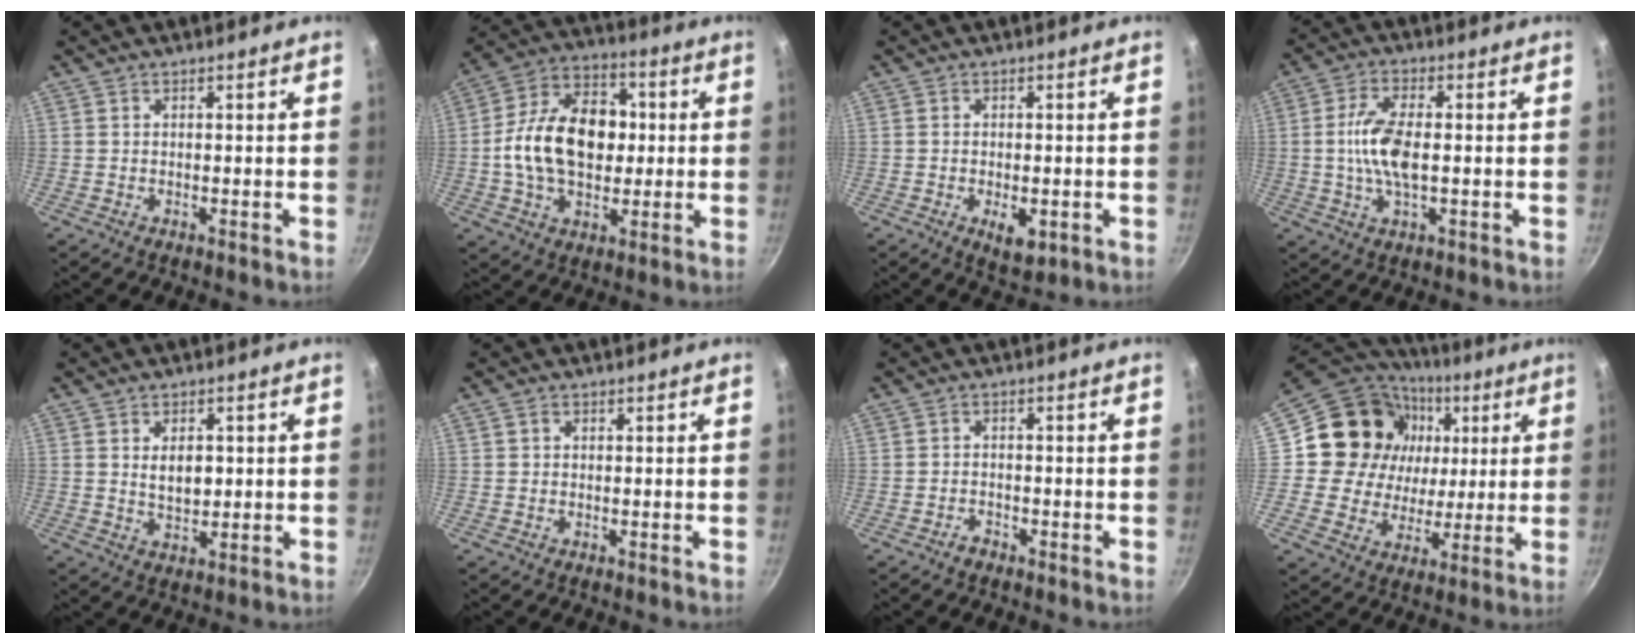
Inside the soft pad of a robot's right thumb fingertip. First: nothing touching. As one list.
[{"total": 18.5, "force": [0.4, 12.6, 13.5], "torque": [-0.191, 0.028, -0.007]}, {"total": 5.0, "force": [-1.5, 2.6, 4.0], "torque": [-0.051, -0.002, -0.015]}, {"total": 8.9, "force": [-0.1, 3.9, 8.1], "torque": [-0.164, 0.009, -0.006]}, {"total": 5.2, "force": [1.0, 3.2, 4.0], "torque": [-0.054, -0.010, 0.021]}, {"total": 0.8, "force": [0.3, 0.7, 0.3], "torque": [-0.004, 0.004, 0.003]}, {"total": 1.6, "force": [-1.3, 0.8, 0.5], "torque": [-0.005, 0.017, -0.023]}, {"total": 20.7, "force": [4.8, 18.0, 9.0], "torque": [-0.148, 0.005, 0.080]}]